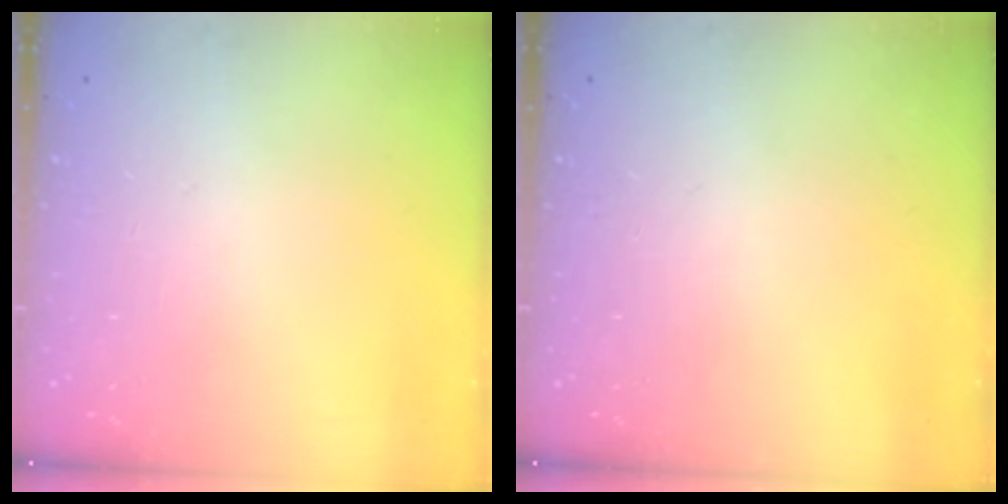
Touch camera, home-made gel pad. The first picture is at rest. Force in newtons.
{"total": 0.0}